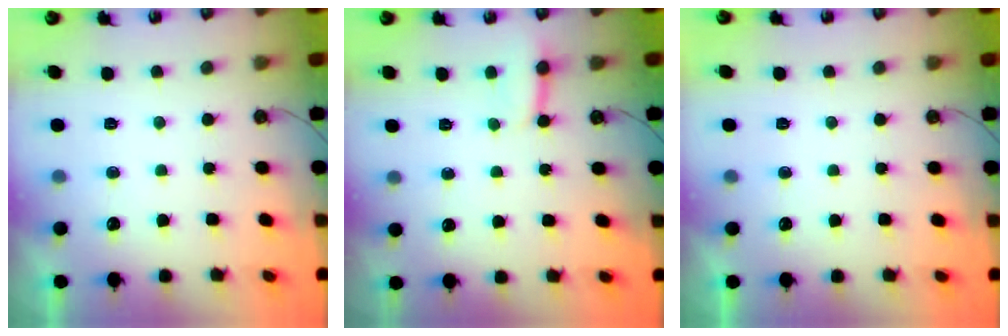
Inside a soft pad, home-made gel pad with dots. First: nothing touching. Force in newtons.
{"total": 3.1, "press": 3.1, "slide": 0.5}
{"total": 0.0}